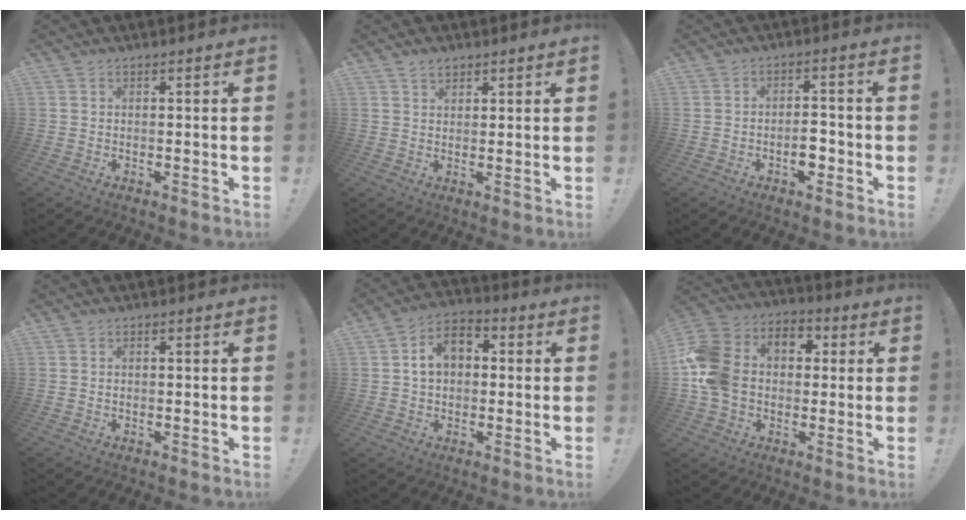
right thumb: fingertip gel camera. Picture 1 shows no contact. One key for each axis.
{"total": 2.7, "fx": 2.0, "fy": 1.6, "fz": 0.8, "tx": -0.007, "ty": -0.009, "tz": 0.036}
{"total": 5.6, "fx": -2.1, "fy": 3.2, "fz": 4.2, "tx": -0.055, "ty": 0.015, "tz": -0.034}
{"total": 0.0}
{"total": 8.3, "fx": 1.4, "fy": 6.2, "fz": 5.4, "tx": -0.075, "ty": 0.008, "tz": 0.026}
{"total": 15.9, "fx": 0.0, "fy": 13.1, "fz": 9.0, "tx": -0.175, "ty": 0.013, "tz": 0.004}